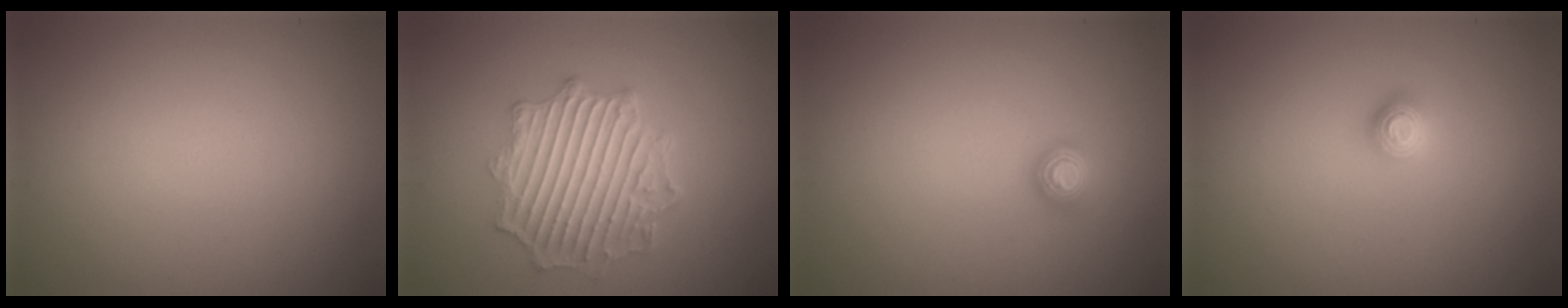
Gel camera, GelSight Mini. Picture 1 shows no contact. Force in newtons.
{"total": 5.7, "press": 5.0, "slide": 2.8}
{"total": 1.1, "press": 1.1, "slide": 0.2}
{"total": 1.2, "press": 1.2, "slide": 0.2}